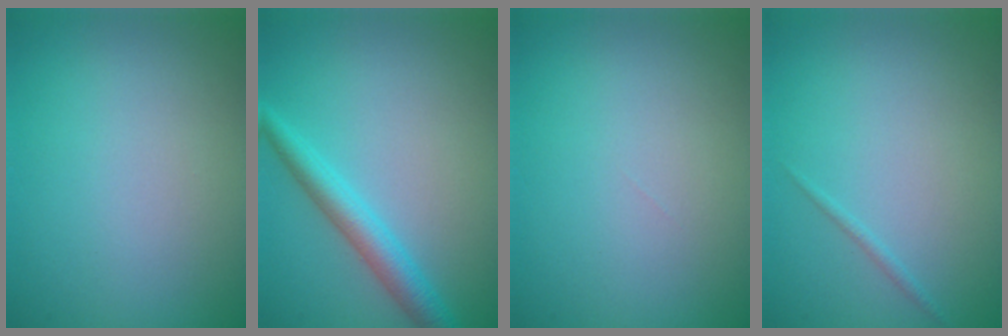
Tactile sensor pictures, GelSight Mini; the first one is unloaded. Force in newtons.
{"total": 3.2, "press": 3.2, "slide": 0.0}
{"total": 0.0}
{"total": 0.6, "press": 0.6, "slide": 0.0}